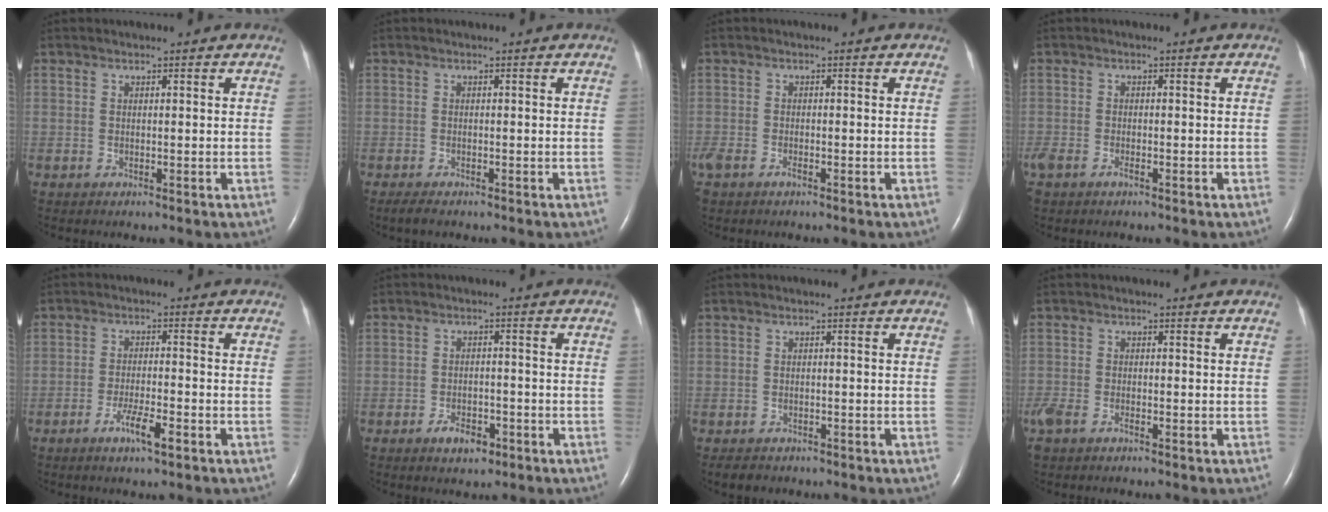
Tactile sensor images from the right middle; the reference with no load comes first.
{"total": 1.6, "force": [-1.2, 0.4, 0.9], "torque": [-0.026, -0.006, -0.020]}
{"total": 4.5, "force": [-2.8, 2.4, 2.5], "torque": [-0.070, -0.006, -0.048]}
{"total": 3.9, "force": [-2.4, 2.0, 2.3], "torque": [-0.062, -0.006, -0.042]}
{"total": 4.3, "force": [-2.5, 0.4, 3.5], "torque": [-0.068, -0.003, -0.044]}
{"total": 3.7, "force": [-2.3, 1.9, 2.2], "torque": [-0.037, 0.003, -0.032]}
{"total": 2.2, "force": [-1.8, 1.1, 0.6], "torque": [-0.016, -0.002, -0.023]}
{"total": 4.9, "force": [-3.3, 2.4, 2.8], "torque": [-0.071, -0.009, -0.063]}